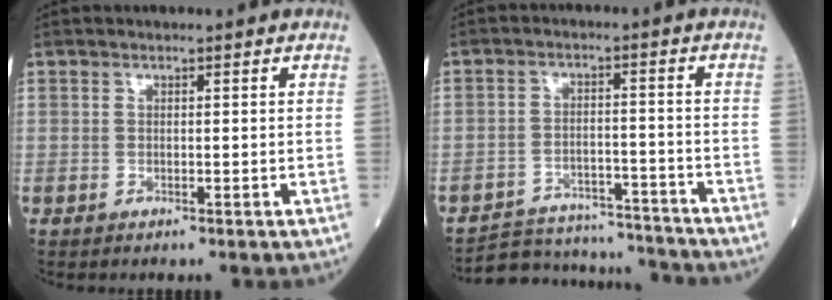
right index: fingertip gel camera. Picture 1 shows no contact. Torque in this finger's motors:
{"motor_torque": [-0.40, -0.50, -1.06, -0.21]}